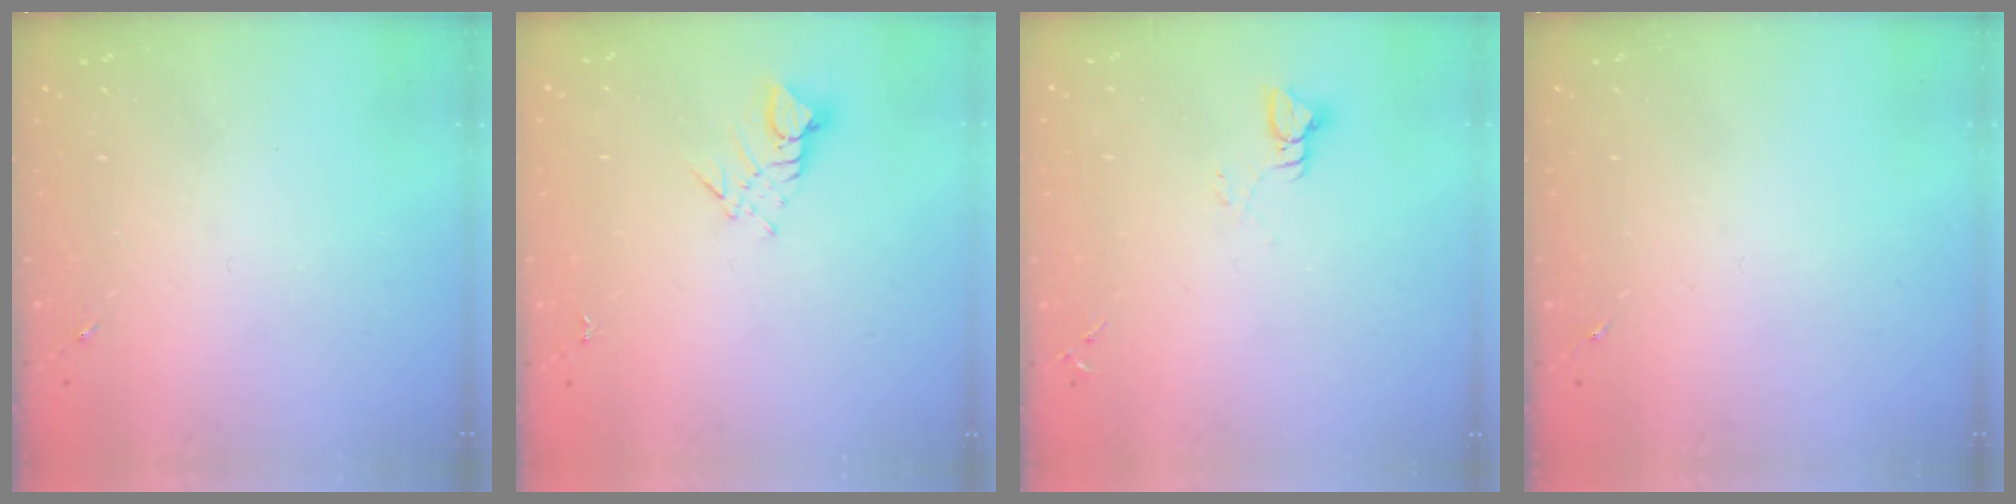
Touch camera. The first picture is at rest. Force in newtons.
{"total": 4.2, "press": 4.2, "slide": 0.2}
{"total": 3.8, "press": 3.8, "slide": 0.5}
{"total": 0.0}